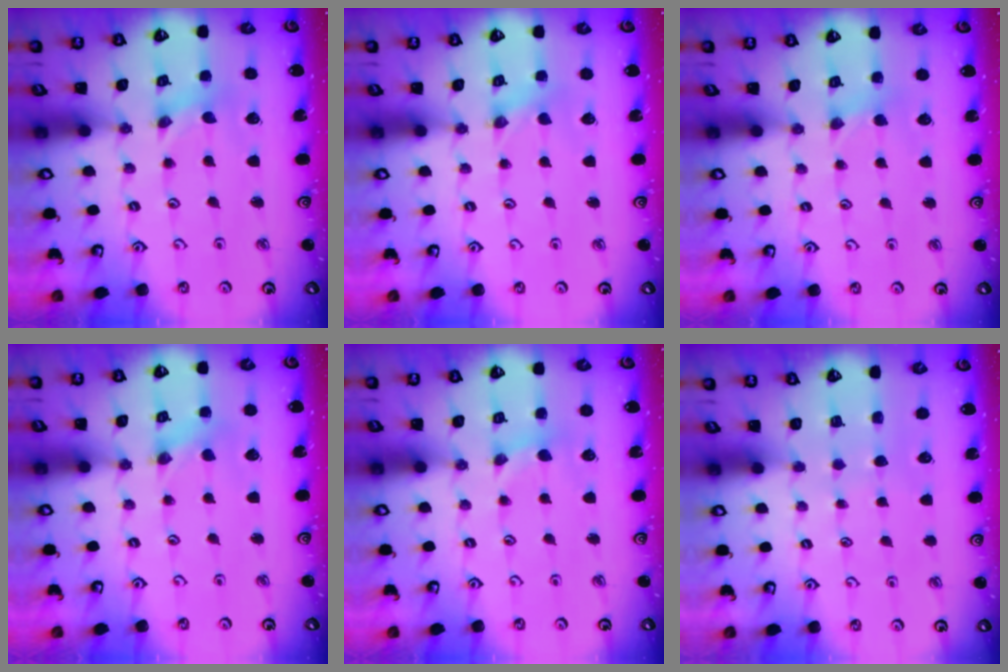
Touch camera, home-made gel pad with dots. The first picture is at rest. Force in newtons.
{"total": 0.0}
{"total": 2.2, "press": 2.2, "slide": 0.4}
{"total": 1.9, "press": 1.9, "slide": 0.3}
{"total": 2.0, "press": 1.9, "slide": 0.4}
{"total": 0.0}